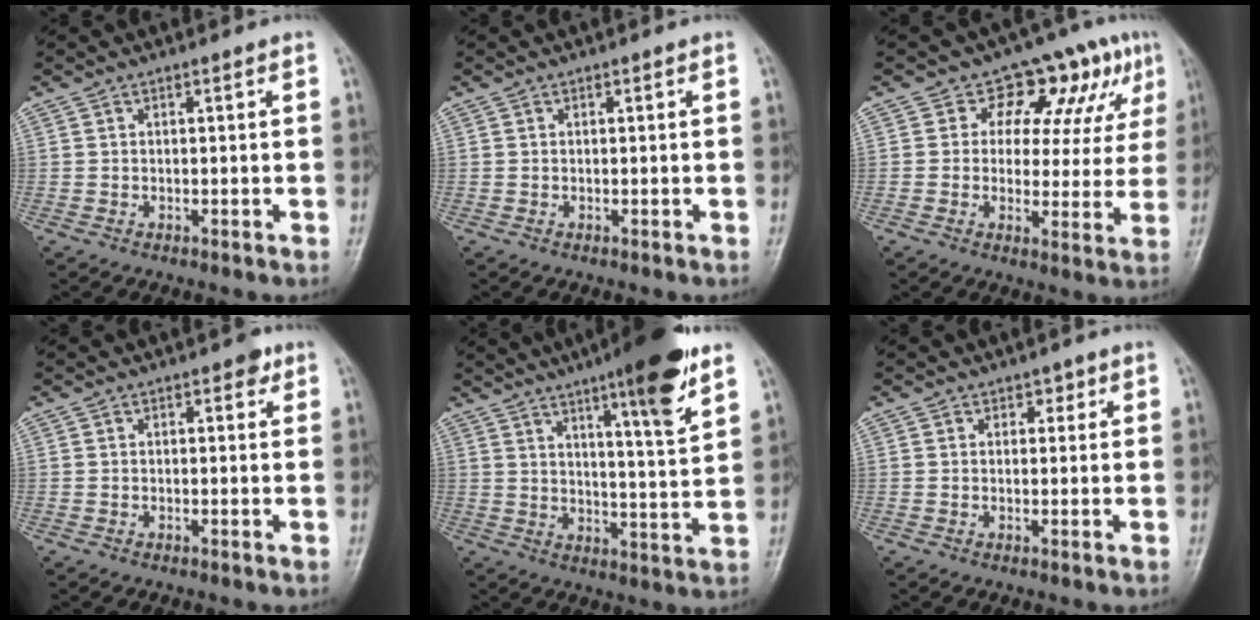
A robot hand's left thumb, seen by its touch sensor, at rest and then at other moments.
{"total": 0.0}
{"total": 12.0, "force": [6.2, 7.4, 7.2], "torque": [-0.043, -0.018, 0.074]}
{"total": 1.6, "force": [0.8, 1.0, 1.0], "torque": [-0.001, 0.000, 0.007]}
{"total": 14.7, "force": [8.7, 1.8, 11.7], "torque": [-0.166, -0.047, 0.131]}
{"total": 1.5, "force": [0.8, 1.1, 0.6], "torque": [0.010, -0.003, 0.008]}